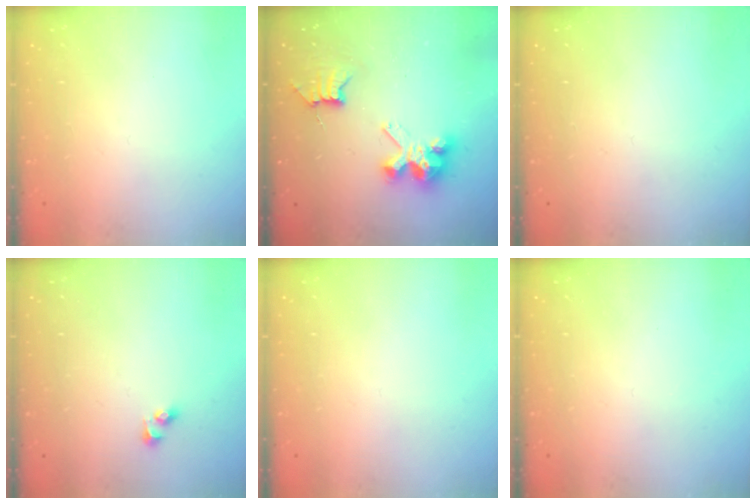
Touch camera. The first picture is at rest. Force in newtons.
{"total": 7.8, "press": 7.7, "slide": 0.5}
{"total": 0.0}
{"total": 2.7, "press": 2.5, "slide": 1.2}
{"total": 0.0}
{"total": 0.0}